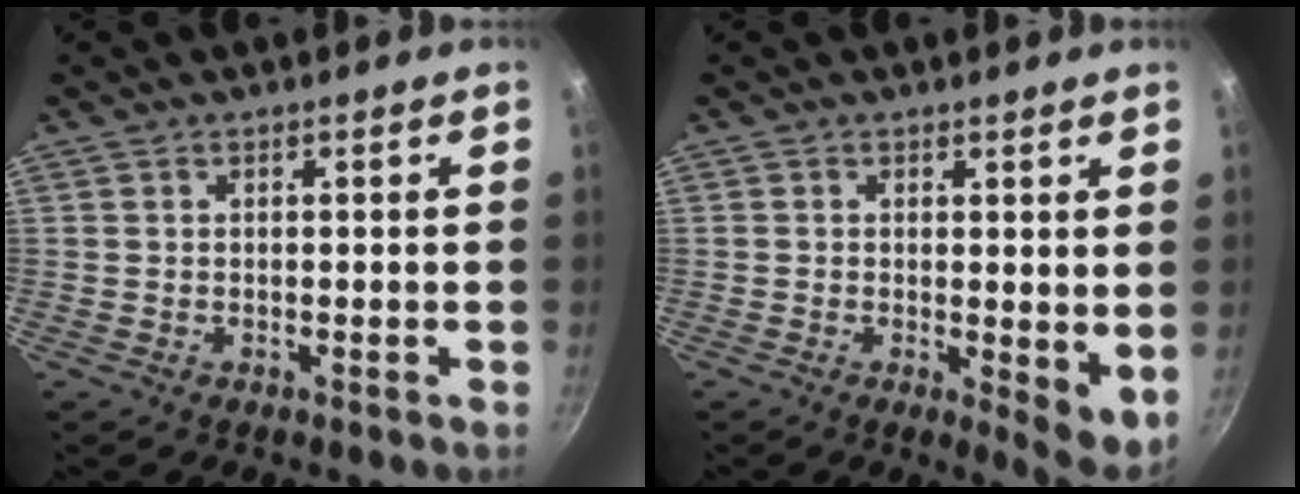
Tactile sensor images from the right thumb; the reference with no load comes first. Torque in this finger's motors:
{"motor_torque": [-0.38, 0.53, -0.01, -0.25, -0.03]}